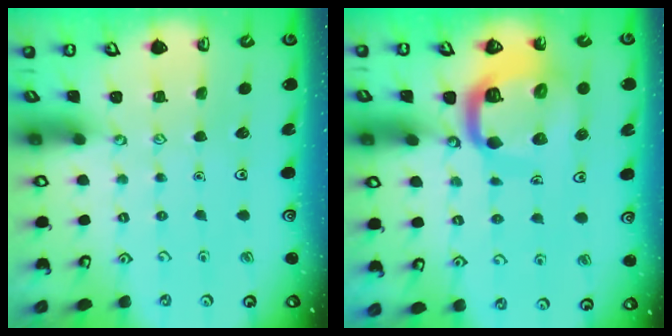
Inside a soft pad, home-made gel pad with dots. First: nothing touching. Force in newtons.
{"total": 14.1, "press": 14.0, "slide": 1.5}